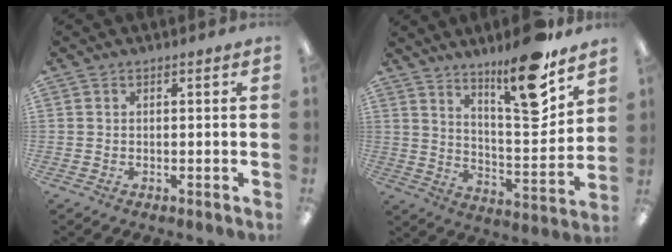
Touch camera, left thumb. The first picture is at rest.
{"total": 17.3, "force": [12.8, 3.3, 11.1], "torque": [-0.176, -0.089, 0.203]}